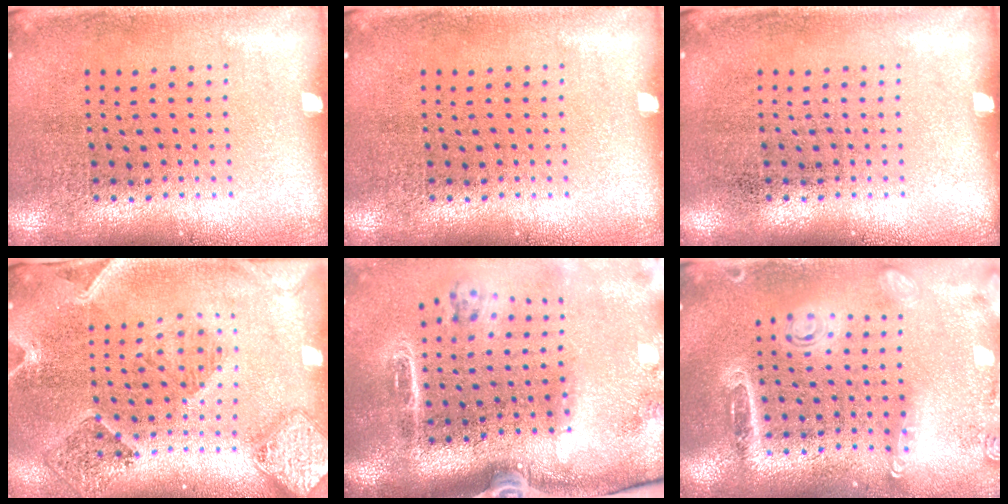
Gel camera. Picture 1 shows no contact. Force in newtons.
{"total": 0.0}
{"total": 0.0}
{"total": 1.6, "press": 1.6, "slide": 0.3}
{"total": 2.9, "press": 2.0, "slide": 2.0}
{"total": 1.6, "press": 1.5, "slide": 0.6}